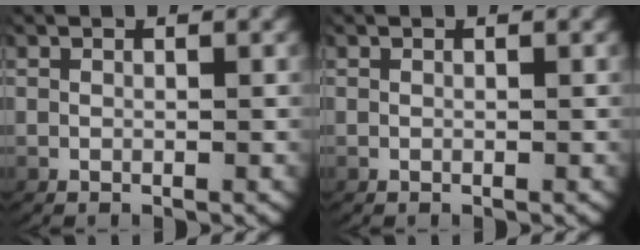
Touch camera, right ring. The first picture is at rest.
{"total": 0.0}